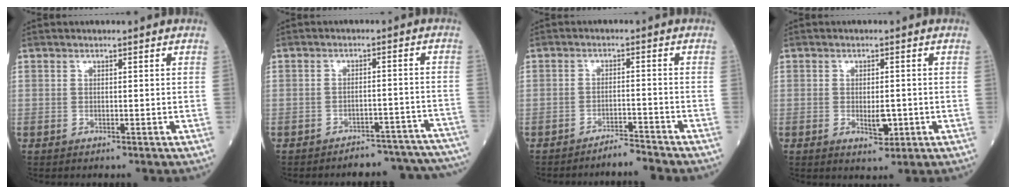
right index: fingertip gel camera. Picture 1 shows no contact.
{"total": 13.2, "force": [-12.9, 2.7, 1.6], "torque": [0.009, 0.034, -0.149]}
{"total": 3.5, "force": [-3.4, -0.7, 0.4], "torque": [-0.004, -0.013, -0.055]}
{"total": 3.5, "force": [-0.8, 1.4, 3.1], "torque": [-0.048, -0.003, -0.007]}